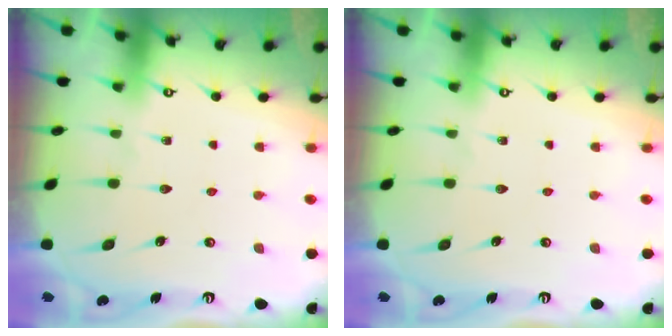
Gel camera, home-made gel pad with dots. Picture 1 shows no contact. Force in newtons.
{"total": 0.0}